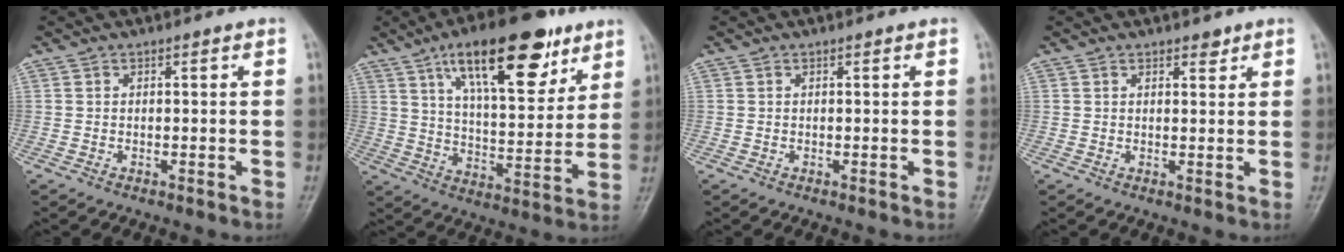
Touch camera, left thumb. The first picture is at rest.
{"total": 20.8, "force": [11.5, 8.1, 15.3], "torque": [-0.199, -0.037, 0.190]}
{"total": 0.0}
{"total": 1.8, "force": [1.3, 0.9, 0.8], "torque": [0.001, -0.008, 0.018]}